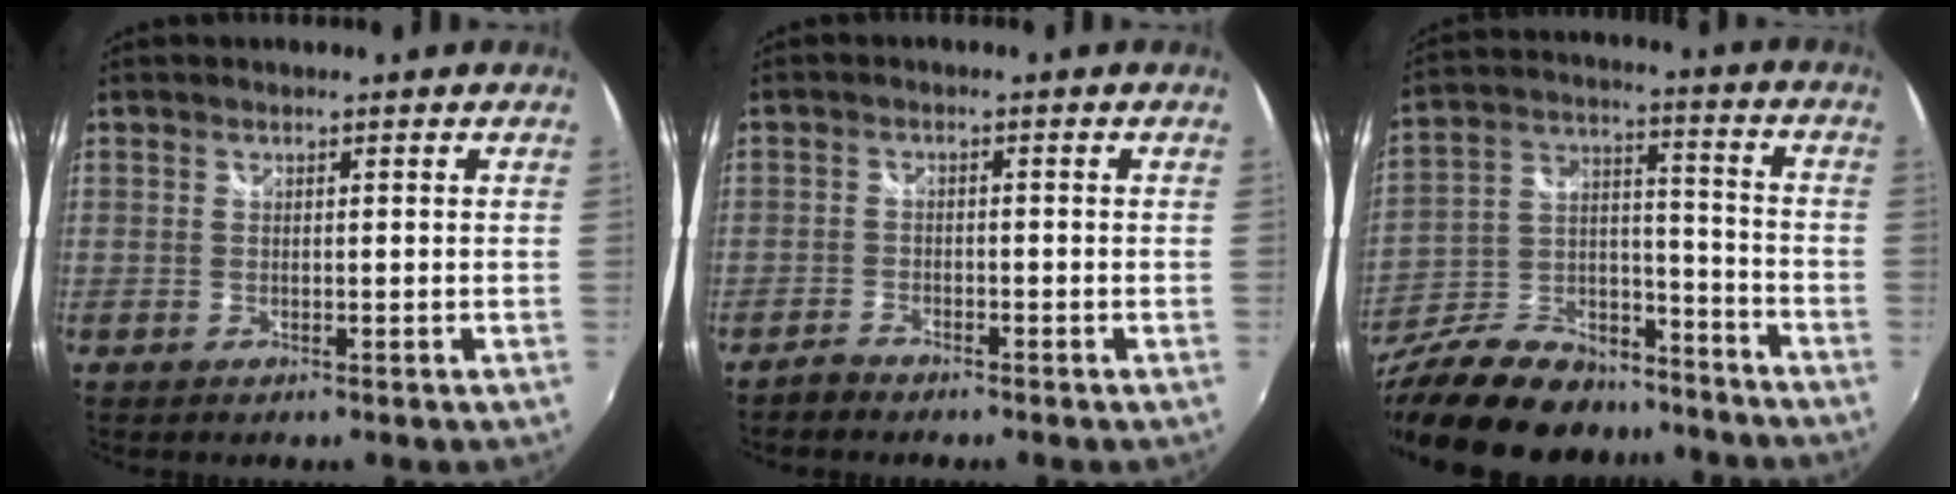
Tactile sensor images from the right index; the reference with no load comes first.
{"total": 2.4, "force": [-2.2, 0.7, 0.4], "torque": [-0.017, 0.000, -0.044]}
{"total": 28.9, "force": [-22.3, 13.2, 12.8], "torque": [-0.286, 0.034, -0.338]}